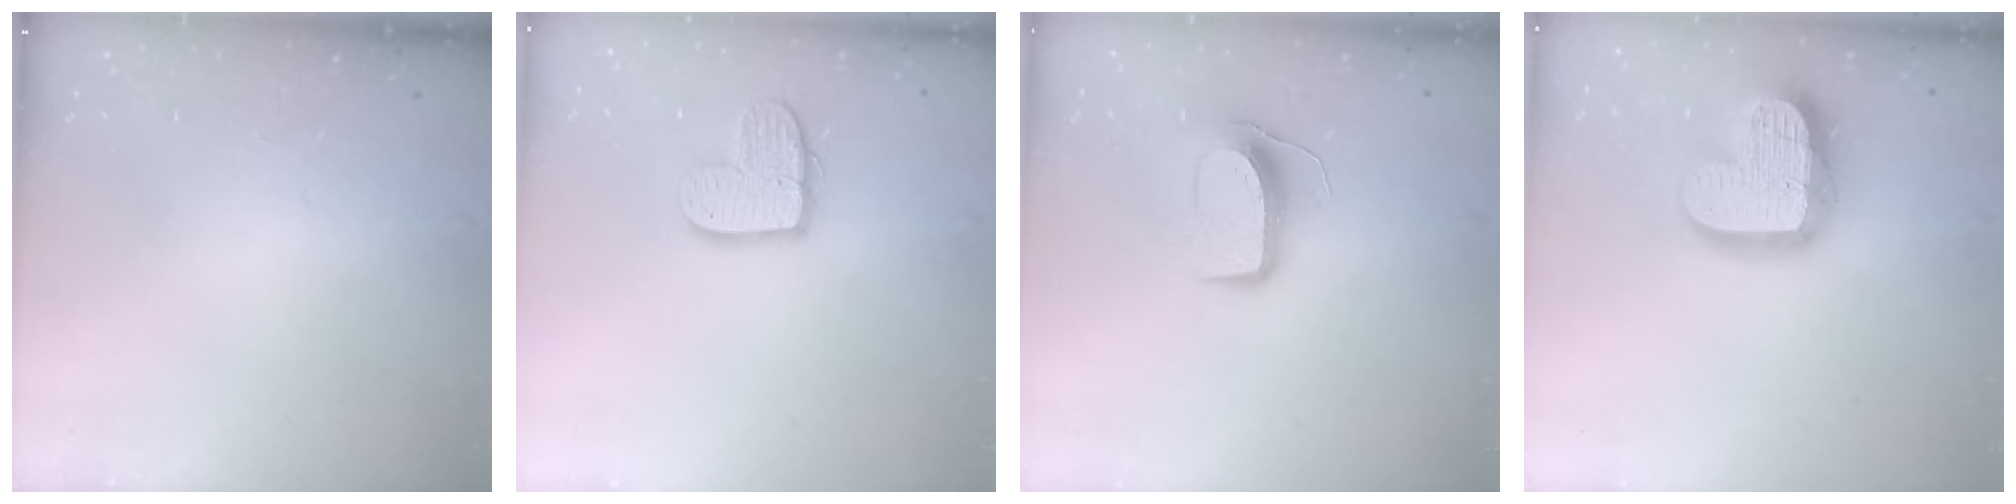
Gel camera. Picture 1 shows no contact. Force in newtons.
{"total": 12.2, "press": 12.1, "slide": 1.1}
{"total": 9.6, "press": 9.6, "slide": 0.2}
{"total": 19.0, "press": 19.0, "slide": 1.6}